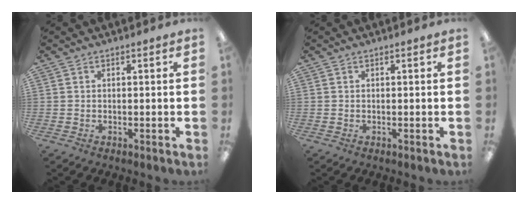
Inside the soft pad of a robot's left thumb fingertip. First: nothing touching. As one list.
[{"total": 0.0}]